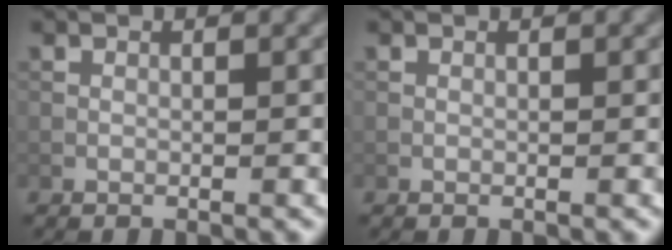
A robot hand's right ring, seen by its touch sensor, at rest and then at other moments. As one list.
[{"total": 0.0}]